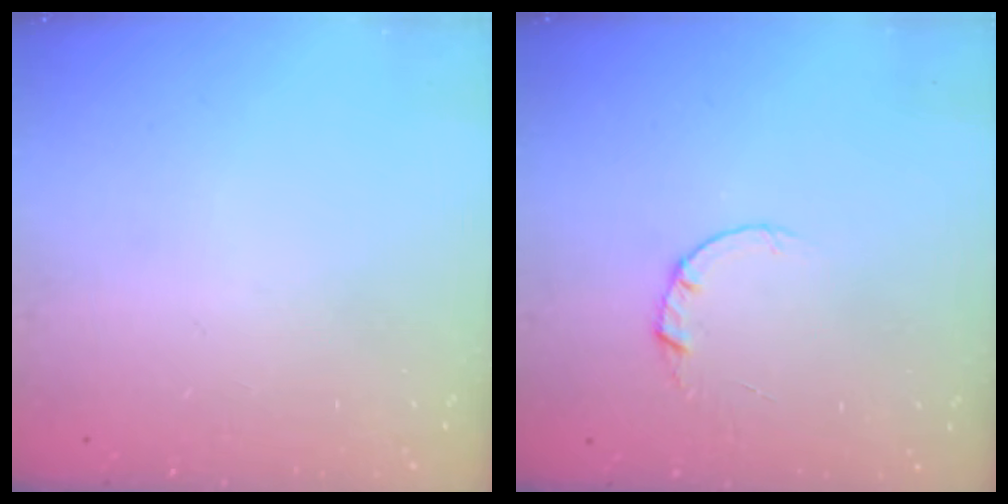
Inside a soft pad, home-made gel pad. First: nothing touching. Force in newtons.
{"total": 2.0, "press": 2.0, "slide": 0.2}